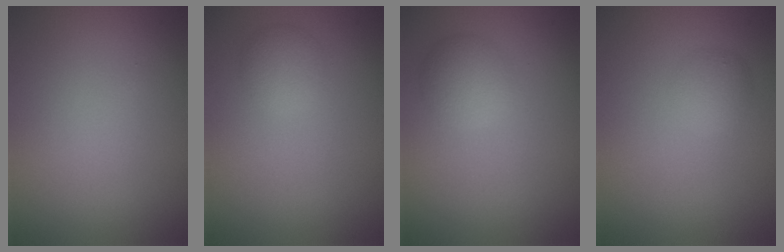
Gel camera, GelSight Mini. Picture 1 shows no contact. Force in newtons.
{"total": 1.8, "press": 1.8, "slide": 0.0}
{"total": 1.9, "press": 1.9, "slide": 0.1}
{"total": 1.5, "press": 1.5, "slide": 0.0}